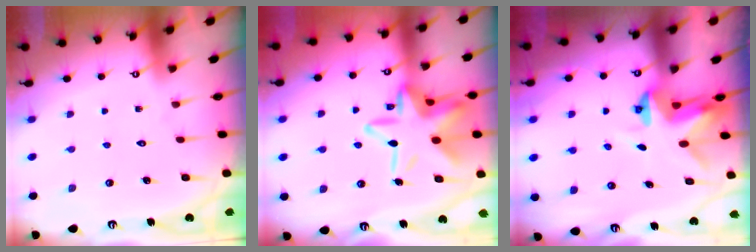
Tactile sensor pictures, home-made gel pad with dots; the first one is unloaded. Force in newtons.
{"total": 19.1, "press": 19.0, "slide": 1.8}
{"total": 3.9, "press": 3.9, "slide": 0.1}